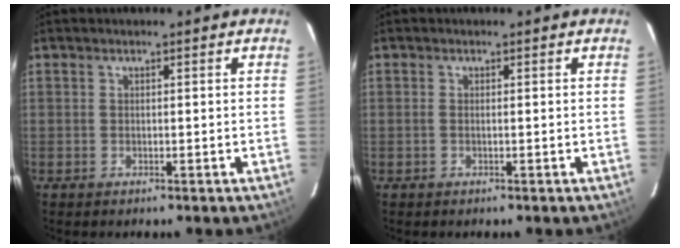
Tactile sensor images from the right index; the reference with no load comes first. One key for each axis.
{"total": 0.6, "fx": -0.1, "fy": 0.0, "fz": 0.6, "tx": -0.013, "ty": 0.000, "tz": -0.004}